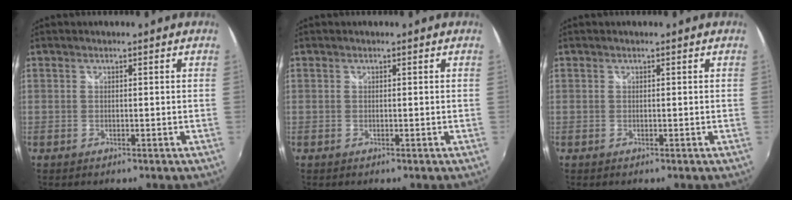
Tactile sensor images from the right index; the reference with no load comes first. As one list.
[{"total": 0.0}, {"total": 0.0}]